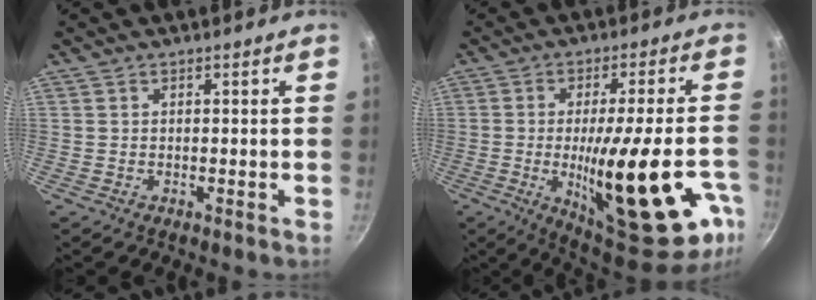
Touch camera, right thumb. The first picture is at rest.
{"total": 27.4, "force": [-8.7, 7.6, 24.8], "torque": [-0.315, -0.002, -0.111]}